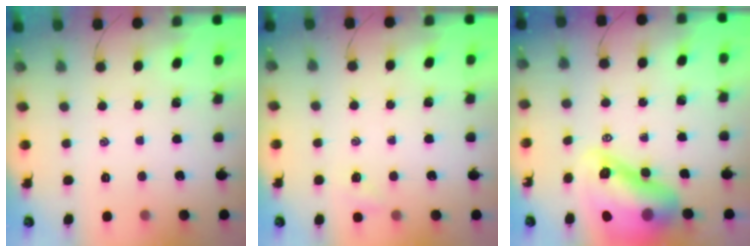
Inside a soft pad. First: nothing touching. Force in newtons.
{"total": 3.1, "press": 3.0, "slide": 1.0}
{"total": 15.9, "press": 15.3, "slide": 4.5}